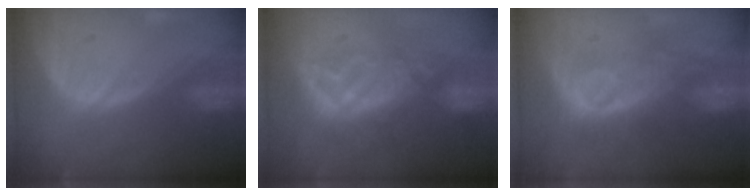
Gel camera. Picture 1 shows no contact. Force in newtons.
{"total": 9.3, "press": 8.1, "slide": 4.5}
{"total": 9.2, "press": 8.2, "slide": 4.3}